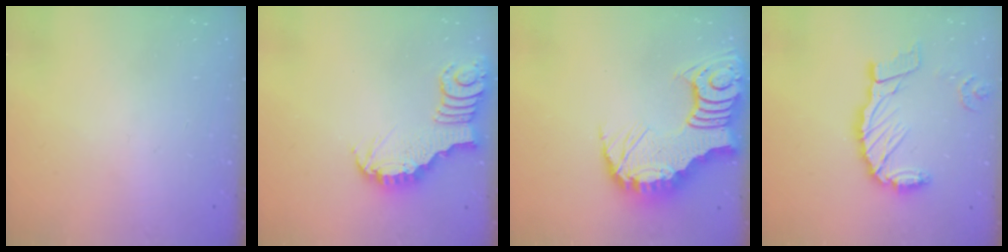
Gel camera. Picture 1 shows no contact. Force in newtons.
{"total": 3.1, "press": 3.1, "slide": 0.1}
{"total": 13.3, "press": 13.2, "slide": 1.6}
{"total": 14.4, "press": 14.2, "slide": 2.3}